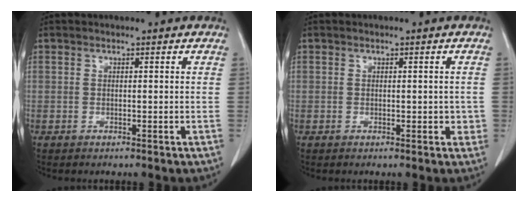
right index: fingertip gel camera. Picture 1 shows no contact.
{"total": 2.0, "force": [-0.1, 1.3, 1.5], "torque": [-0.013, 0.006, 0.001]}